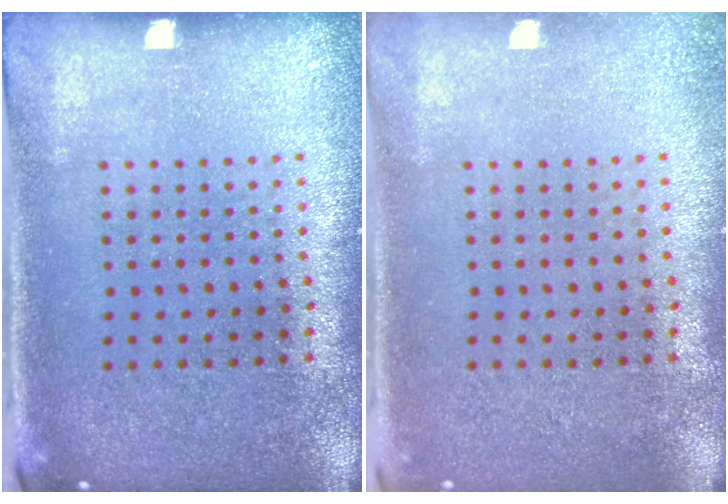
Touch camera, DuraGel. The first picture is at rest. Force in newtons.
{"total": 0.9, "press": 0.8, "slide": 0.2}